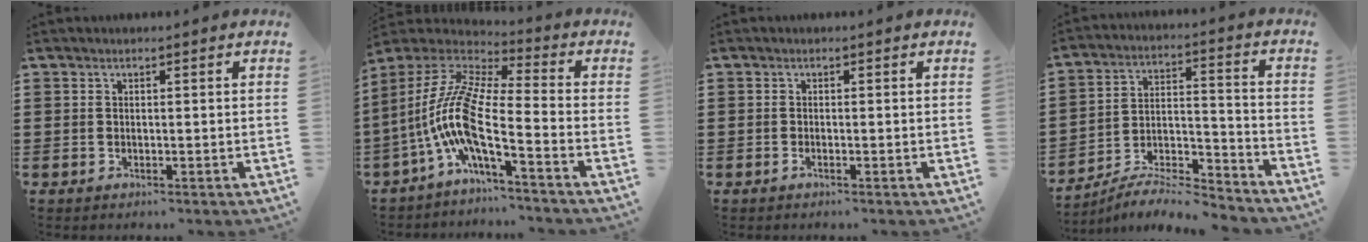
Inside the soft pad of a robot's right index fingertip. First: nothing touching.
{"total": 10.6, "force": [-4.4, 2.3, 9.4], "torque": [-0.231, -0.030, -0.102]}
{"total": 0.5, "force": [-0.2, 0.1, 0.5], "torque": [-0.009, -0.003, -0.004]}
{"total": 7.9, "force": [-7.4, 1.1, 2.6], "torque": [-0.040, 0.009, -0.145]}